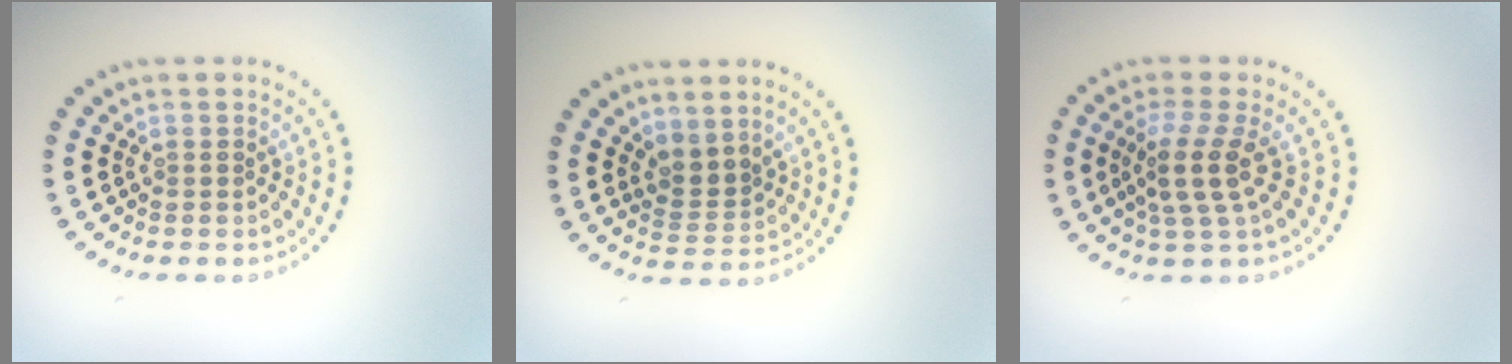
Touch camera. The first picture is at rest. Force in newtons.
{"total": 2.1, "press": 1.4, "slide": 1.6}
{"total": 3.2, "press": 2.4, "slide": 2.2}